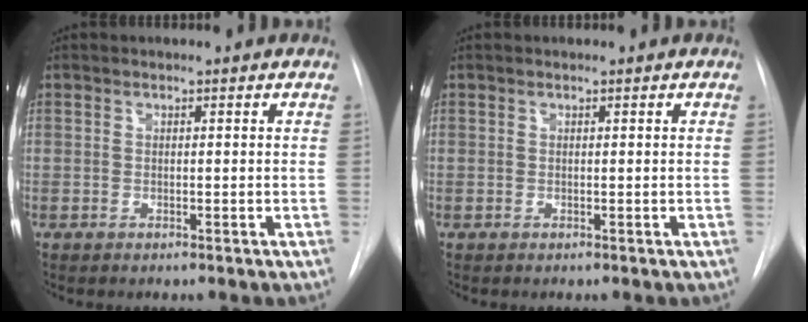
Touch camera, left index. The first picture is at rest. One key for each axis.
{"total": 0.0}